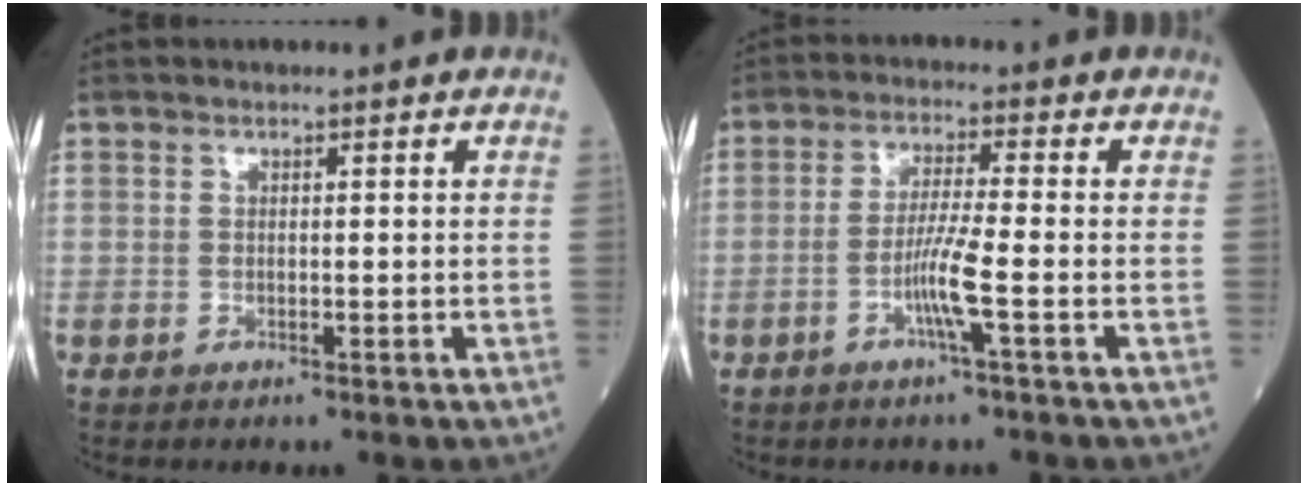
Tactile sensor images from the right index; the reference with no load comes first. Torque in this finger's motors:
{"motor_torque": [0.05, -0.24, 0.05, 0.02]}